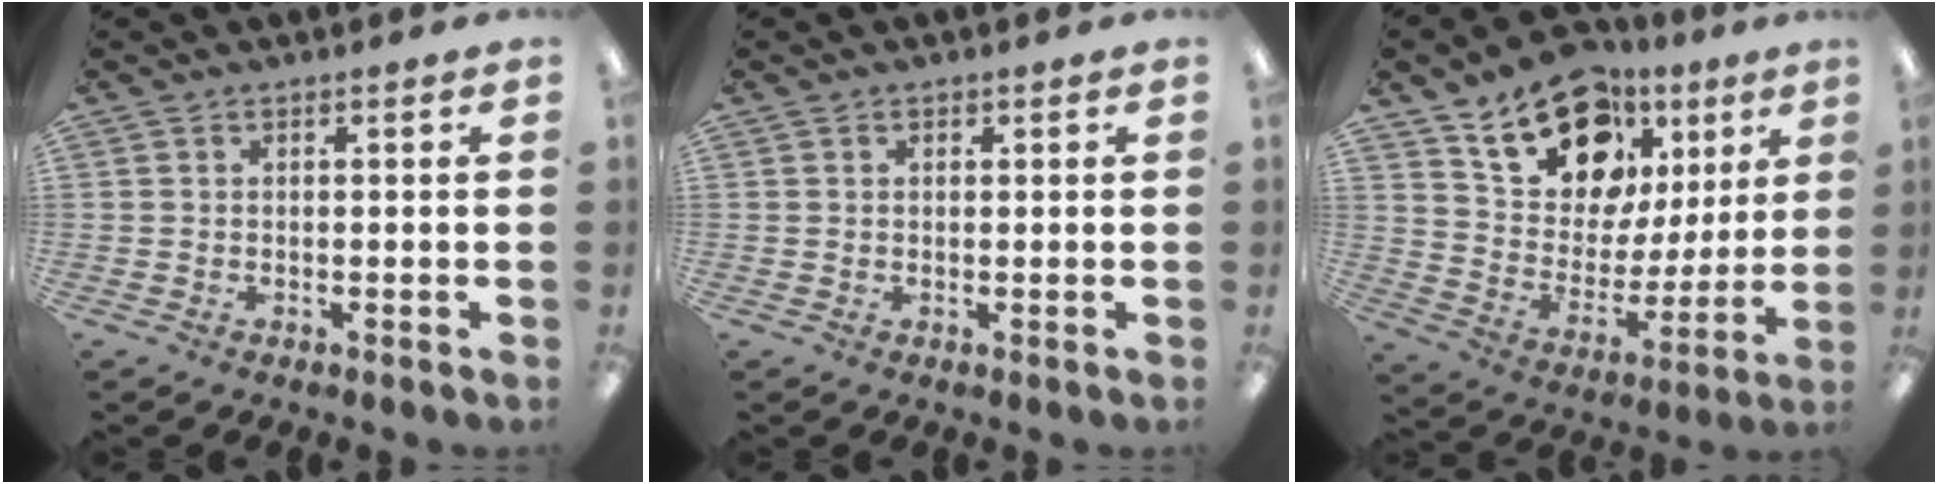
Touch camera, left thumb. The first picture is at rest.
{"total": 0.8, "force": [0.5, 0.7, 0.1], "torque": [0.006, 0.001, 0.007]}
{"total": 19.1, "force": [12.0, 12.1, 8.5], "torque": [-0.146, -0.058, 0.220]}